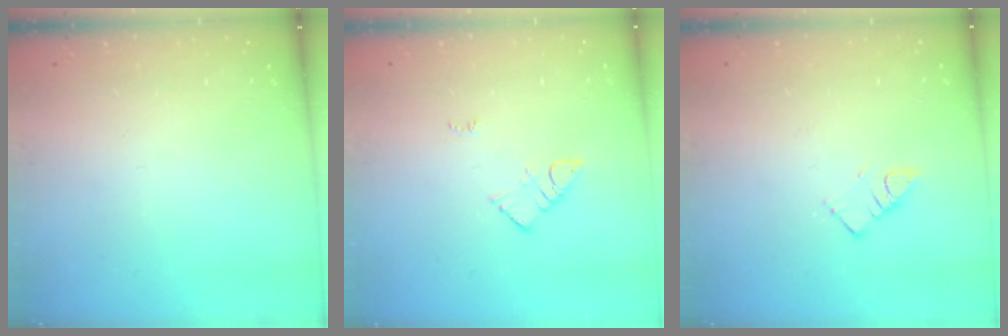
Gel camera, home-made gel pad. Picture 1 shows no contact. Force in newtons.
{"total": 4.3, "press": 4.2, "slide": 0.6}
{"total": 3.6, "press": 3.5, "slide": 0.3}